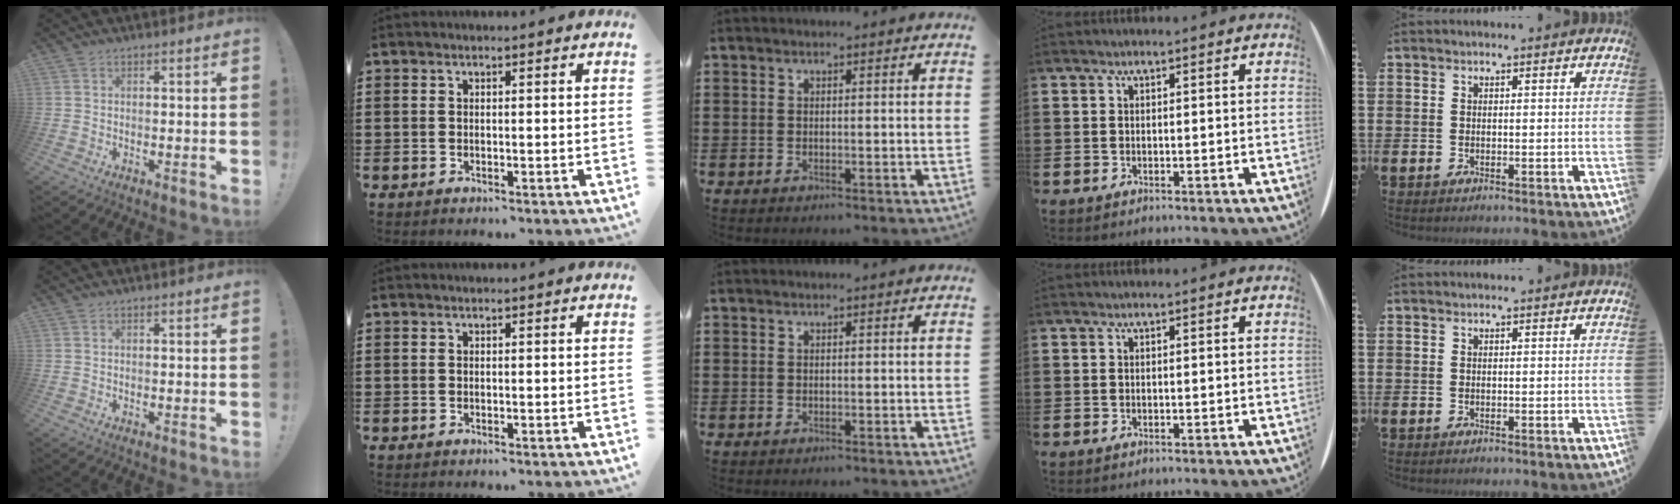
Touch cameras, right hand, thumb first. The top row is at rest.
{}